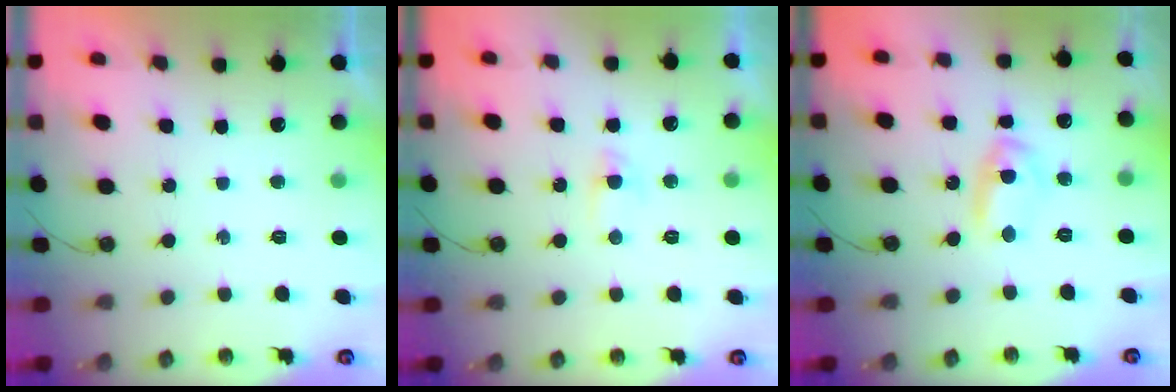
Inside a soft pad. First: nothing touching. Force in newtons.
{"total": 2.2, "press": 2.2, "slide": 0.4}
{"total": 6.6, "press": 6.5, "slide": 0.4}